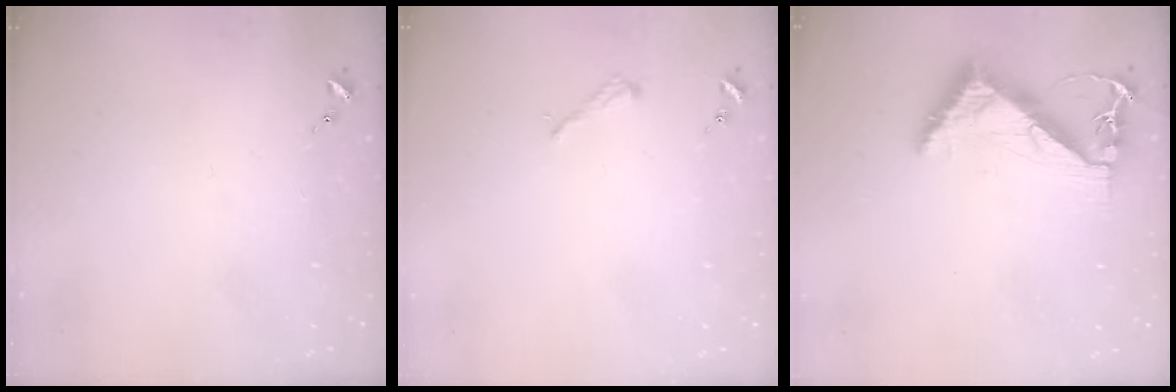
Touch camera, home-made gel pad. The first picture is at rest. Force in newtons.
{"total": 2.2, "press": 2.2, "slide": 0.3}
{"total": 6.8, "press": 6.8, "slide": 0.9}